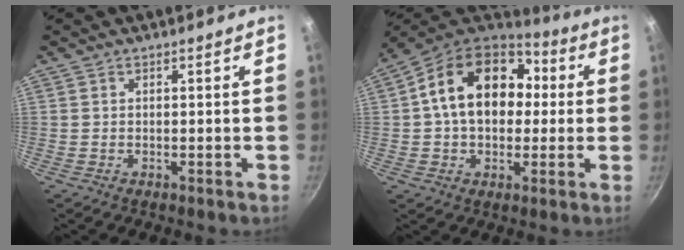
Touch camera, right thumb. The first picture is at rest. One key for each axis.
{"total": 19.3, "fx": 2.8, "fy": 14.0, "fz": 12.9, "tx": -0.183, "ty": 0.035, "tz": 0.034}